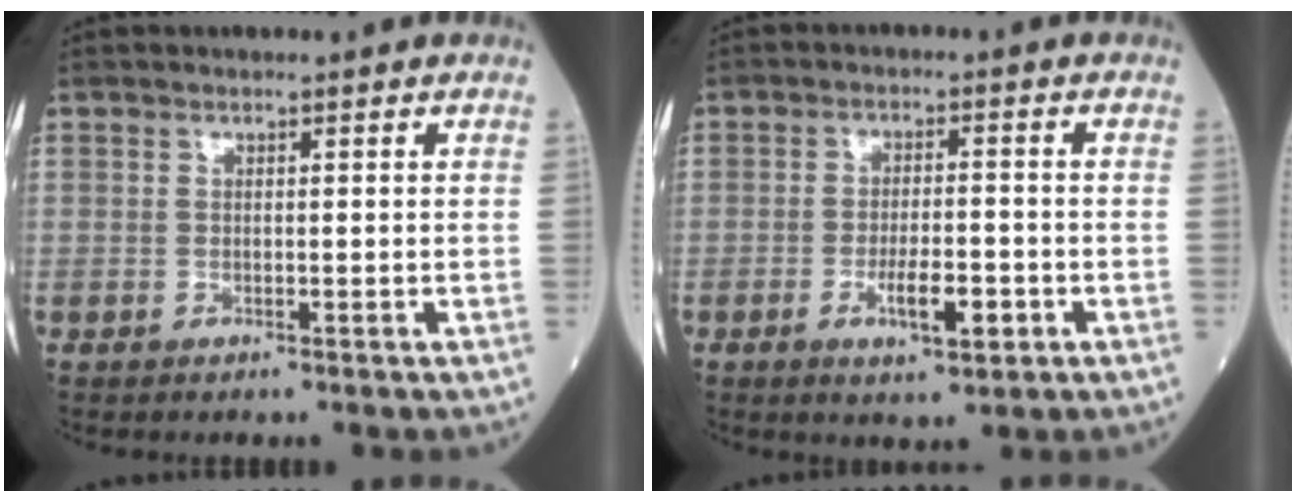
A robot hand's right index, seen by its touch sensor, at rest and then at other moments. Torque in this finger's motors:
{"motor_torque": [0.87, -0.46, 0.43, 0.12]}